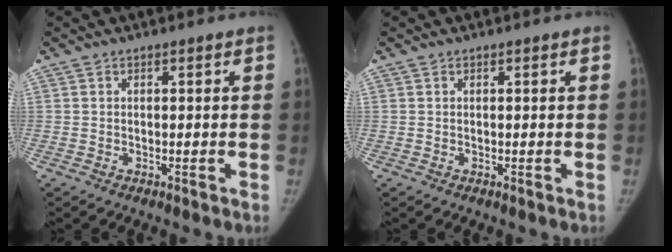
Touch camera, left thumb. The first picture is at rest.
{"total": 0.0}